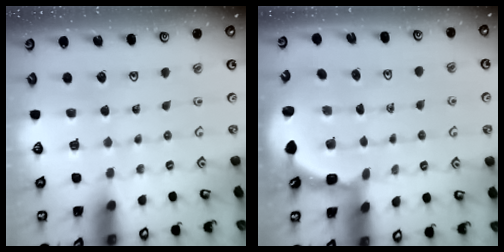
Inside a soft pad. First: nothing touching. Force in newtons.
{"total": 2.0, "press": 1.8, "slide": 0.9}